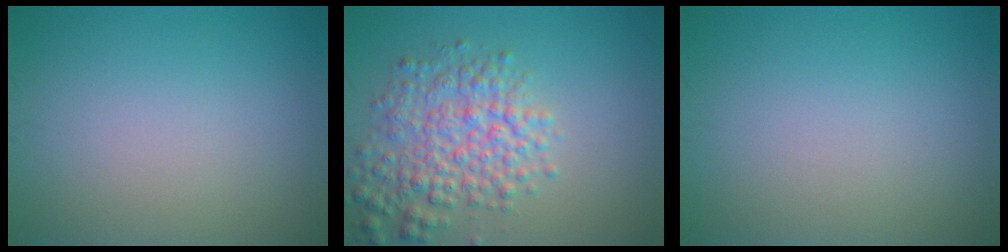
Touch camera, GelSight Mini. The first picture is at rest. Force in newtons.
{"total": 5.5, "press": 5.5, "slide": 0.2}
{"total": 0.0}